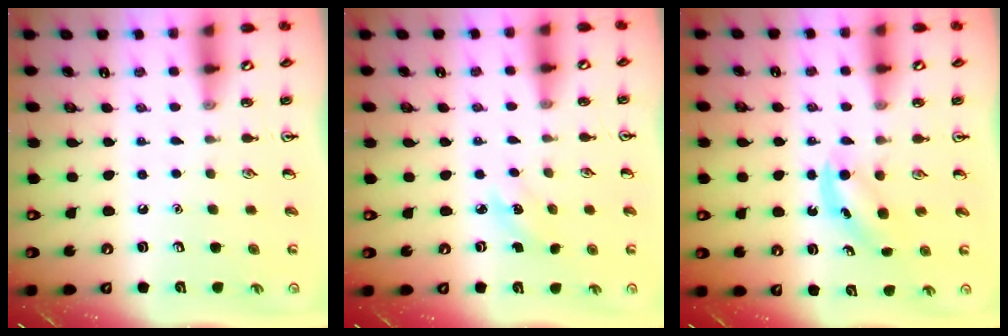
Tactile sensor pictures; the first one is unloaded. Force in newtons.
{"total": 2.7, "press": 2.5, "slide": 1.0}
{"total": 3.8, "press": 3.8, "slide": 0.7}